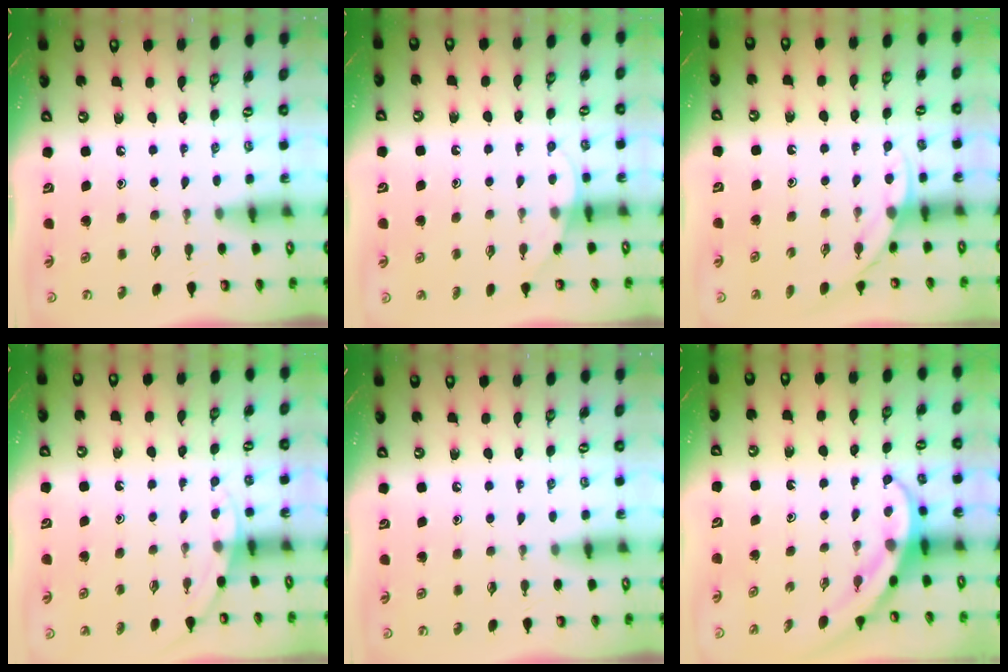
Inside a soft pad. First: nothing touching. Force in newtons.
{"total": 4.5, "press": 4.5, "slide": 0.4}
{"total": 3.7, "press": 3.7, "slide": 0.2}
{"total": 2.5, "press": 2.5, "slide": 0.1}
{"total": 0.0}
{"total": 4.0, "press": 3.9, "slide": 0.4}